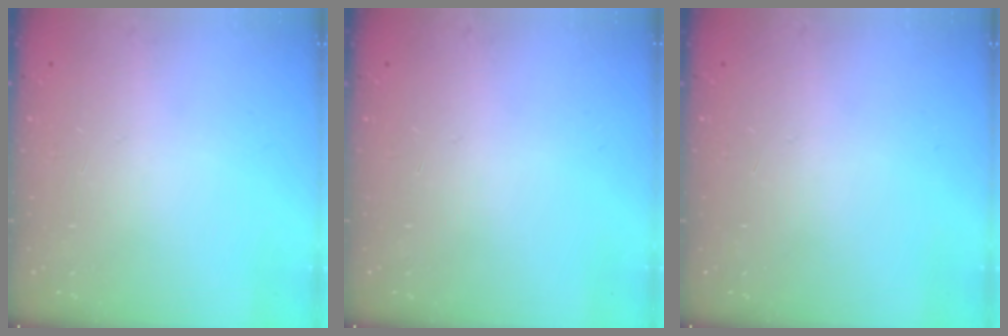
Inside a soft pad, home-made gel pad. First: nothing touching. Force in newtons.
{"total": 0.0}
{"total": 0.0}